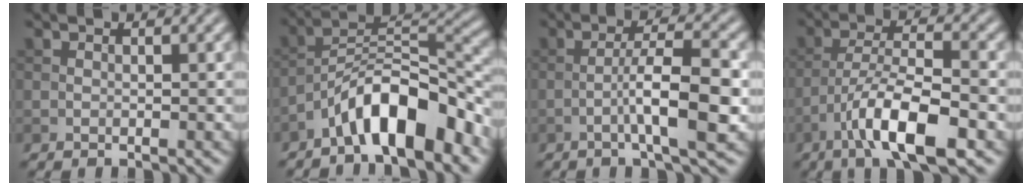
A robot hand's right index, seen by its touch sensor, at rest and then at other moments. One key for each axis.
{"total": 8.7, "fx": -5.6, "fy": 2.5, "fz": 6.2, "tx": -0.099, "ty": 0.017, "tz": -0.099}
{"total": 6.1, "fx": -1.9, "fy": 0.9, "fz": 5.7, "tx": -0.093, "ty": 0.014, "tz": -0.036}
{"total": 8.6, "fx": -4.5, "fy": 2.4, "fz": 6.9, "tx": -0.119, "ty": 0.009, "tz": -0.082}